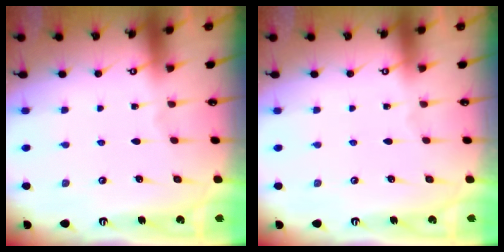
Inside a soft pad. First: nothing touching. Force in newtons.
{"total": 0.0}